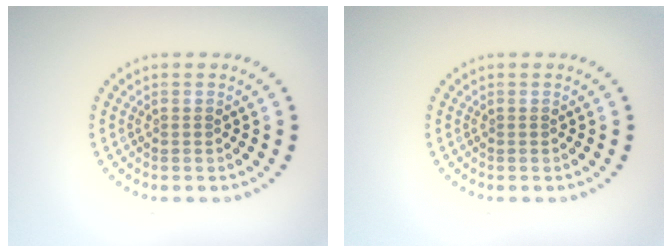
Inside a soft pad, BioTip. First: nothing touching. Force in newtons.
{"total": 0.0}